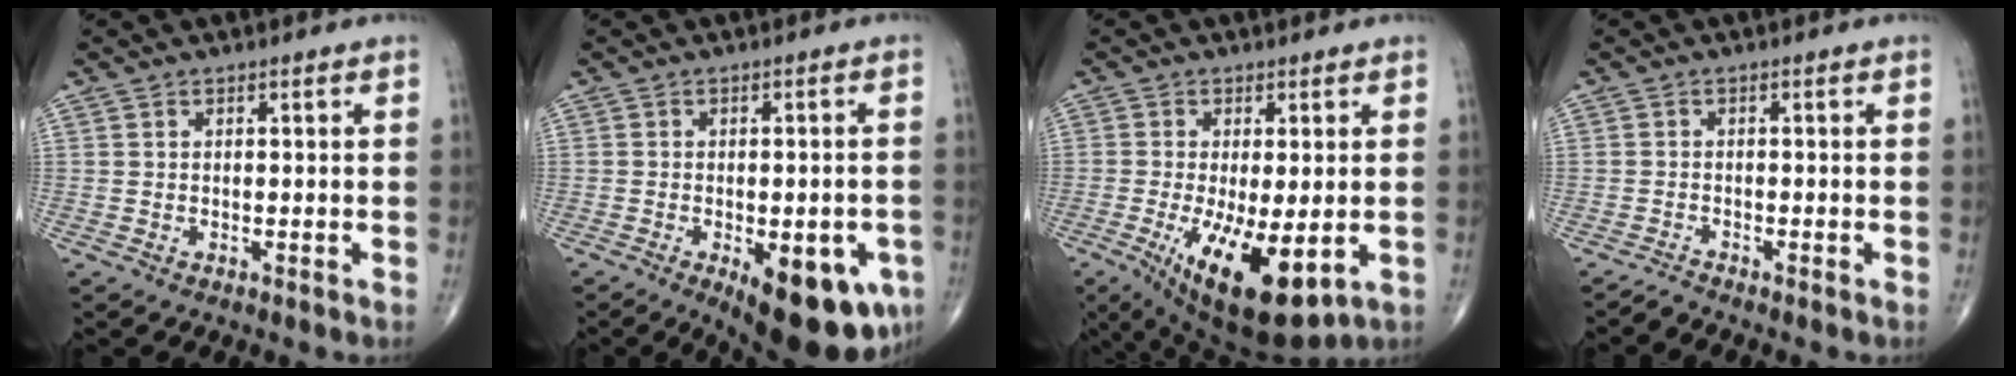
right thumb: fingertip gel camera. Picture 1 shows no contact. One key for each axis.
{"total": 15.9, "fx": -6.5, "fy": 6.7, "fz": 12.9, "tx": -0.125, "ty": 0.003, "tz": -0.071}
{"total": 14.4, "fx": -4.0, "fy": 5.3, "fz": 12.8, "tx": -0.218, "ty": -0.027, "tz": -0.047}
{"total": 1.3, "fx": -1.3, "fy": -0.3, "fz": -0.1, "tx": -0.002, "ty": -0.005, "tz": -0.028}